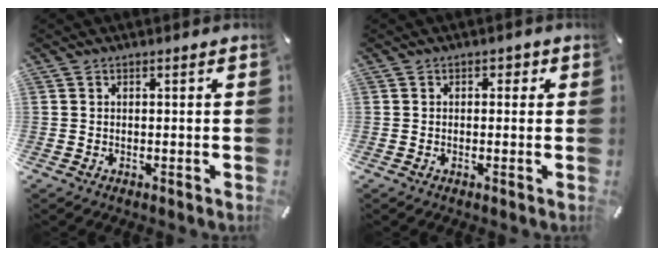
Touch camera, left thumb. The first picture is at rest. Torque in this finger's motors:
{"motor_torque": [-0.06, -0.11, 0.02, 0.09, 0.01]}